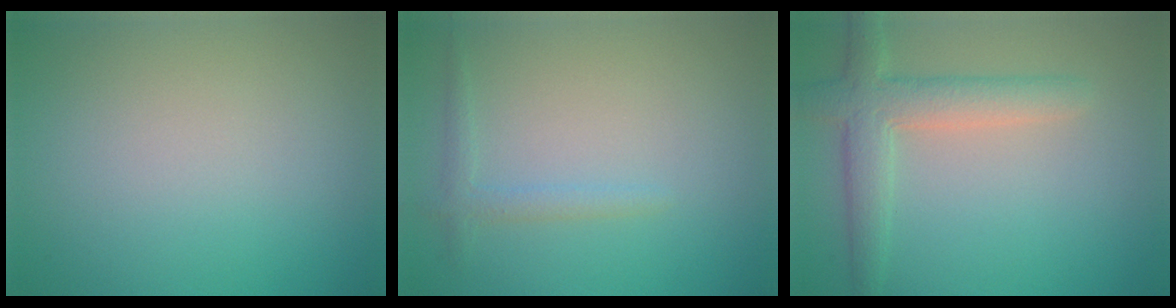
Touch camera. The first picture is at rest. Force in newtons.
{"total": 1.4, "press": 1.4, "slide": 0.1}
{"total": 4.2, "press": 4.2, "slide": 0.3}